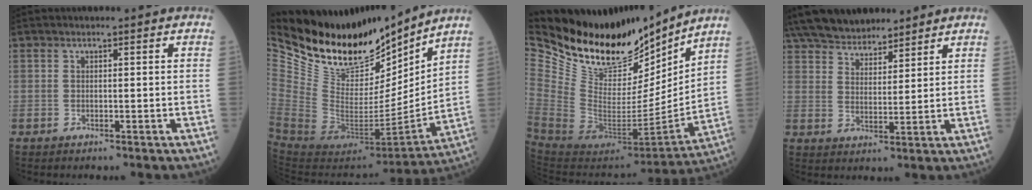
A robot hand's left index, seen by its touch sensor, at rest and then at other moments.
{"total": 23.8, "force": [20.5, 8.6, 8.6], "torque": [-0.187, -0.037, 0.353]}
{"total": 26.6, "force": [22.2, 9.2, 11.4], "torque": [-0.237, -0.034, 0.376]}
{"total": 15.2, "force": [13.2, 5.1, 5.4], "torque": [-0.110, 0.031, 0.225]}